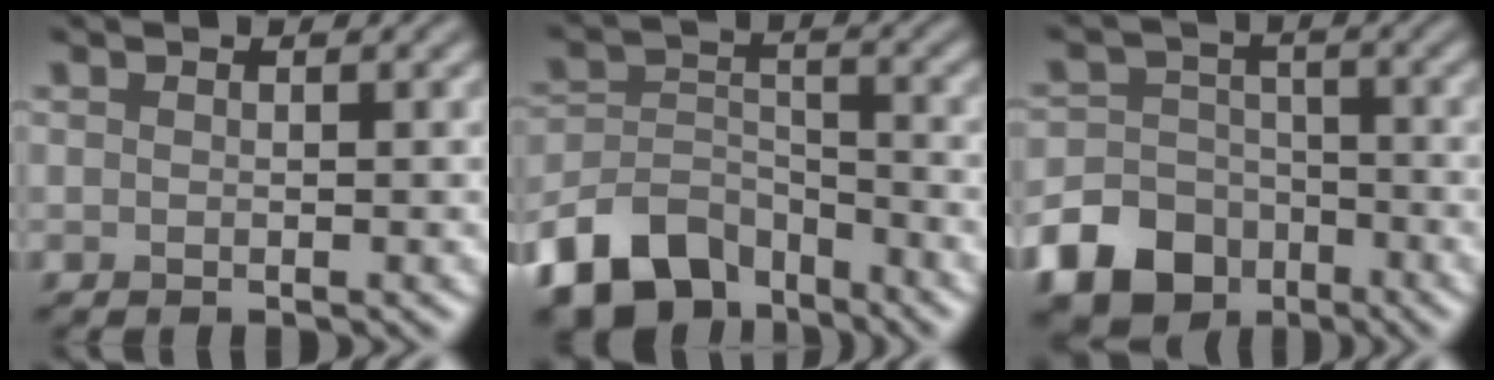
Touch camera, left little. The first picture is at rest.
{"total": 8.8, "force": [-6.5, 4.8, 3.5], "torque": [-0.063, -0.005, -0.131]}
{"total": 12.4, "force": [-7.2, 9.5, 3.4], "torque": [-0.073, -0.049, -0.145]}